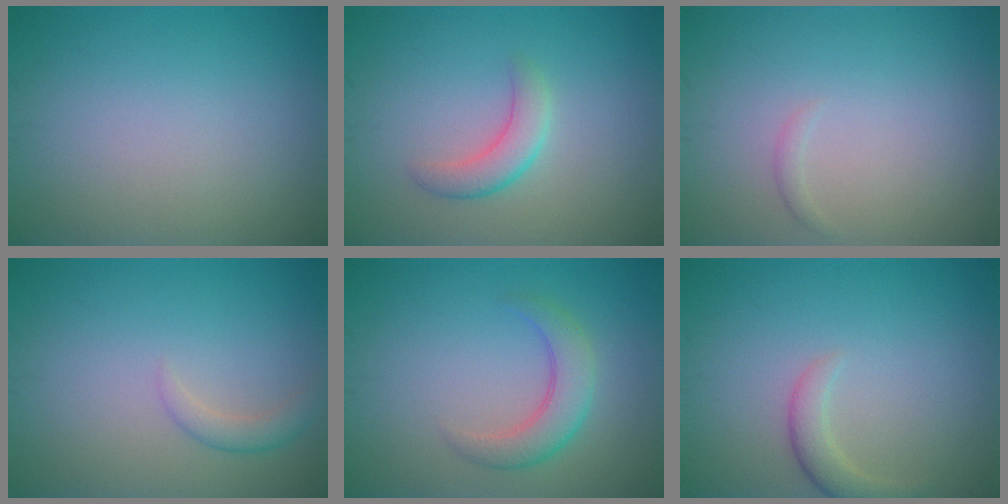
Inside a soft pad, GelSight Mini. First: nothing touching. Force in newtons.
{"total": 2.6, "press": 2.6, "slide": 0.1}
{"total": 0.5, "press": 0.5, "slide": 0.0}
{"total": 1.6, "press": 1.6, "slide": 0.0}
{"total": 3.4, "press": 3.4, "slide": 0.2}
{"total": 2.3, "press": 2.3, "slide": 0.2}